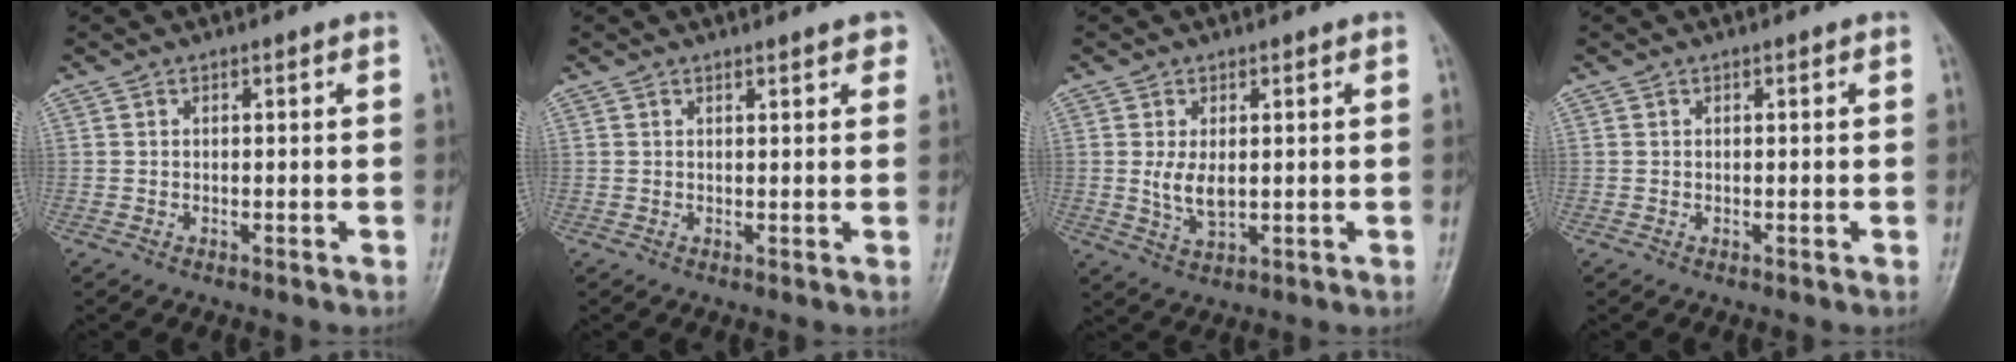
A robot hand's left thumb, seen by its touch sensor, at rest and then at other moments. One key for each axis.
{"total": 2.3, "fx": 1.7, "fy": 0.7, "fz": 1.3, "tx": -0.006, "ty": -0.004, "tz": 0.018}
{"total": 4.6, "fx": 0.5, "fy": 2.5, "fz": 3.8, "tx": -0.070, "ty": -0.013, "tz": 0.015}
{"total": 0.0}